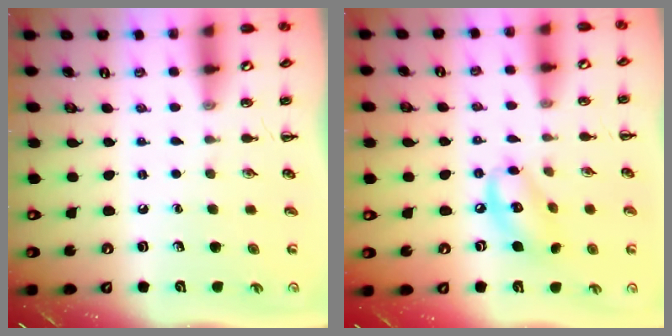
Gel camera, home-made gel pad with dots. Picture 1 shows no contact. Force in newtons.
{"total": 10.3, "press": 10.1, "slide": 1.9}